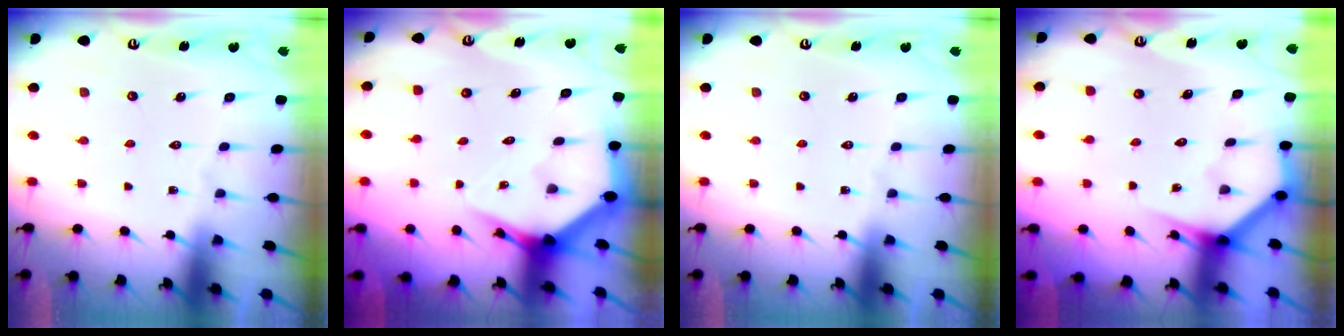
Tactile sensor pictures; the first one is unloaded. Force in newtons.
{"total": 4.3, "press": 4.3, "slide": 0.3}
{"total": 0.0}
{"total": 3.6, "press": 3.6, "slide": 0.2}